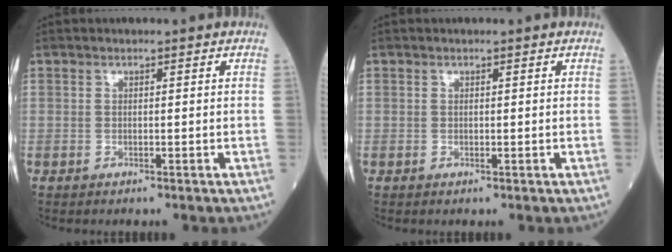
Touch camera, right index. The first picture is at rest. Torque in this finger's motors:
{"motor_torque": [0.03, 0.01, 0.00, -0.01]}